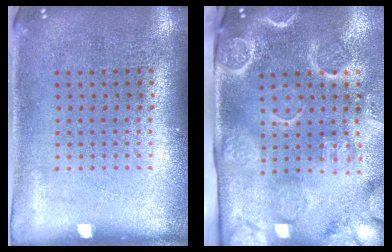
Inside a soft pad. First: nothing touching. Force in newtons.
{"total": 4.3, "press": 3.4, "slide": 2.6}